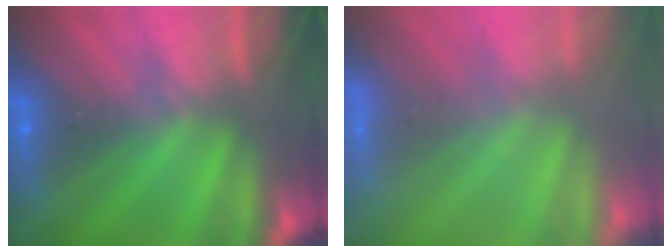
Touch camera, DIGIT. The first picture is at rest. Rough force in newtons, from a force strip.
{"total": 8.6}